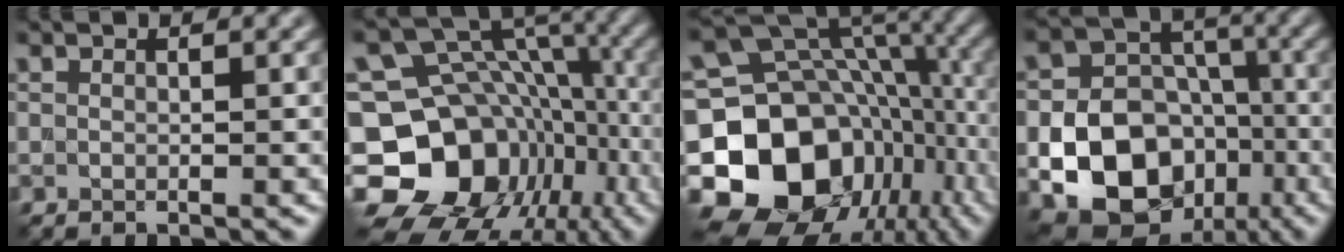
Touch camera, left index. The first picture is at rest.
{"total": 17.3, "force": [-6.4, 13.4, 8.9], "torque": [-0.160, 0.005, -0.092]}
{"total": 18.0, "force": [-4.8, 13.8, 10.6], "torque": [-0.207, -0.013, -0.078]}
{"total": 14.0, "force": [-5.1, 11.2, 6.6], "torque": [-0.108, -0.032, -0.111]}